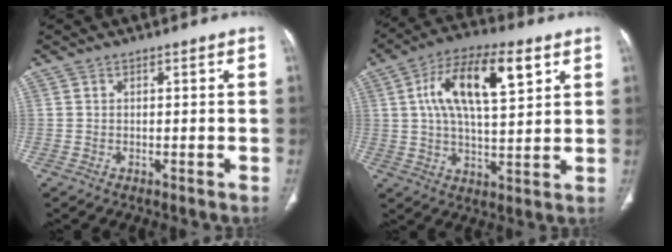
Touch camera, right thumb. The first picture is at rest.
{"total": 16.4, "force": [5.8, 6.7, 13.9], "torque": [-0.232, 0.004, 0.094]}